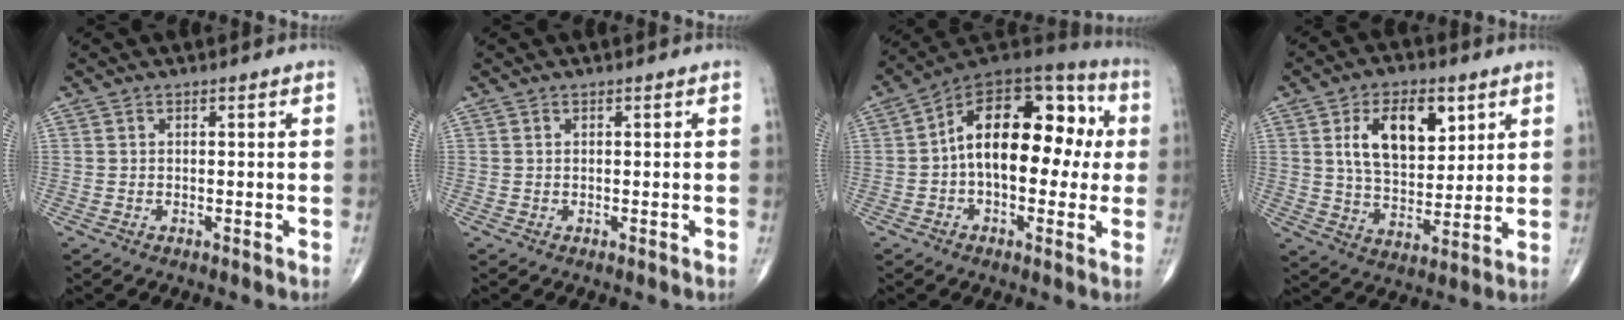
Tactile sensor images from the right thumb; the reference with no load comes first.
{"total": 0.0}
{"total": 19.9, "force": [1.0, 11.3, 16.3], "torque": [-0.212, 0.051, 0.003]}
{"total": 13.6, "force": [5.0, 7.6, 10.2], "torque": [-0.140, -0.020, 0.094]}